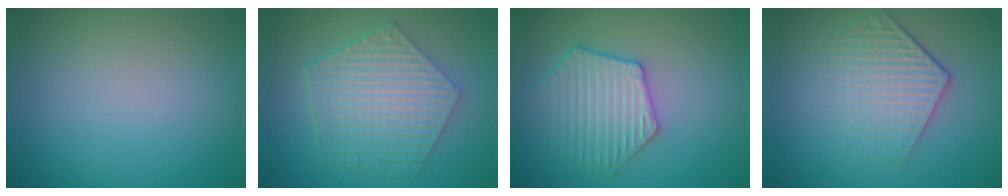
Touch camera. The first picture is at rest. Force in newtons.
{"total": 6.3, "press": 4.8, "slide": 4.2}
{"total": 4.2, "press": 4.1, "slide": 1.1}
{"total": 4.3, "press": 3.2, "slide": 3.0}